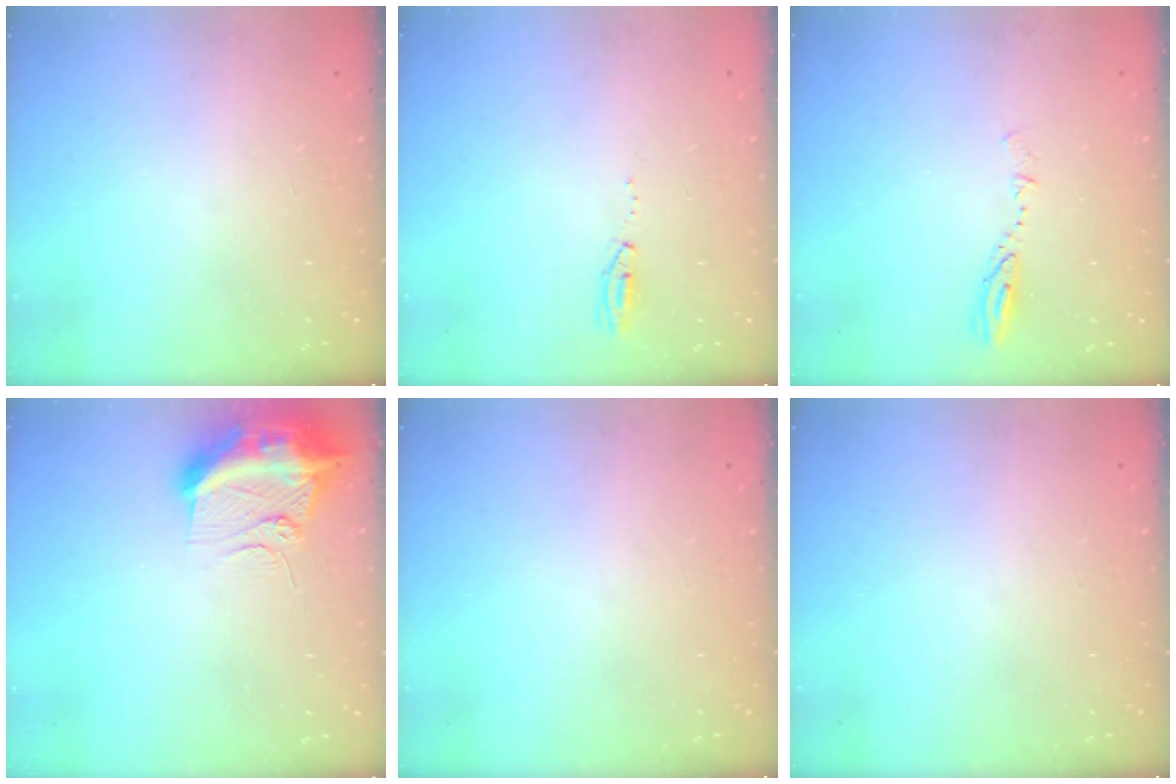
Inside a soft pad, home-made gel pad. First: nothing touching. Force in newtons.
{"total": 15.4, "press": 4.4, "slide": 14.7}
{"total": 5.2, "press": 5.1, "slide": 0.4}
{"total": 13.2, "press": 13.1, "slide": 1.4}
{"total": 0.0}
{"total": 0.0}